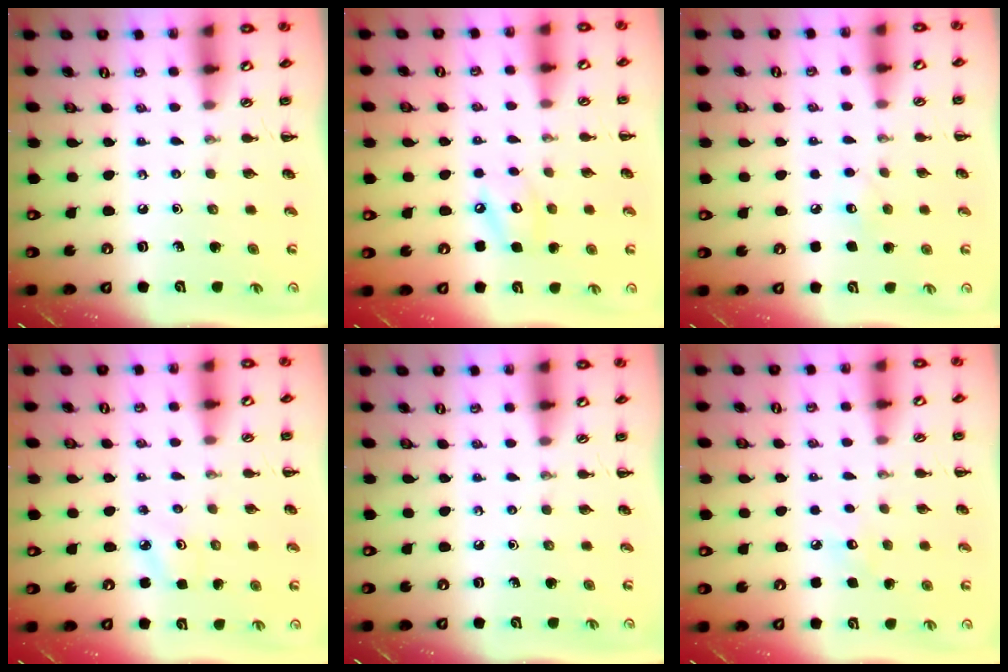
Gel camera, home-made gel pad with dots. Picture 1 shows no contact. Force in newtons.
{"total": 6.2, "press": 6.2, "slide": 0.8}
{"total": 5.5, "press": 5.4, "slide": 1.3}
{"total": 2.7, "press": 2.6, "slide": 0.8}
{"total": 0.0}
{"total": 5.1, "press": 5.0, "slide": 1.3}